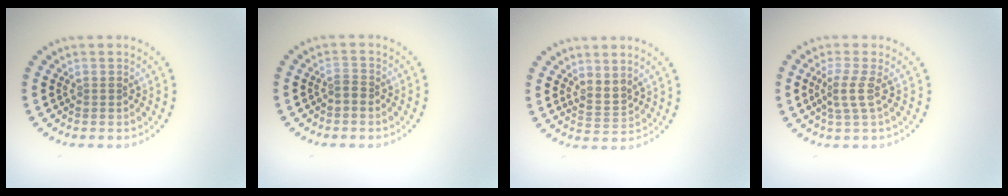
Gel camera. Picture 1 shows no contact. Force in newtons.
{"total": 1.1, "press": 0.9, "slide": 0.5}
{"total": 2.0, "press": 1.4, "slide": 1.3}
{"total": 2.1, "press": 1.6, "slide": 1.4}